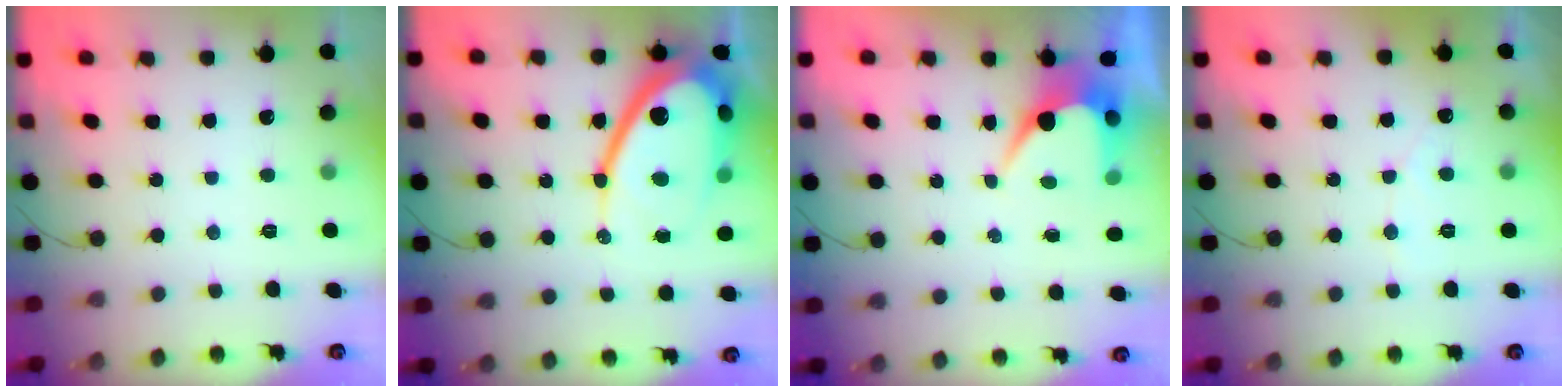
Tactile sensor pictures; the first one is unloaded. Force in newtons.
{"total": 21.0, "press": 21.0, "slide": 1.4}
{"total": 6.9, "press": 6.9, "slide": 0.3}
{"total": 3.0, "press": 3.0, "slide": 0.1}